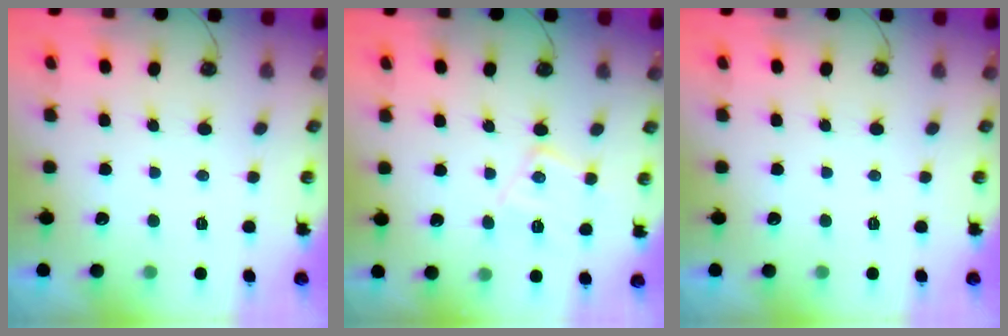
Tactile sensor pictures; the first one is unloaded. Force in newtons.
{"total": 11.9, "press": 11.8, "slide": 0.6}
{"total": 0.0}